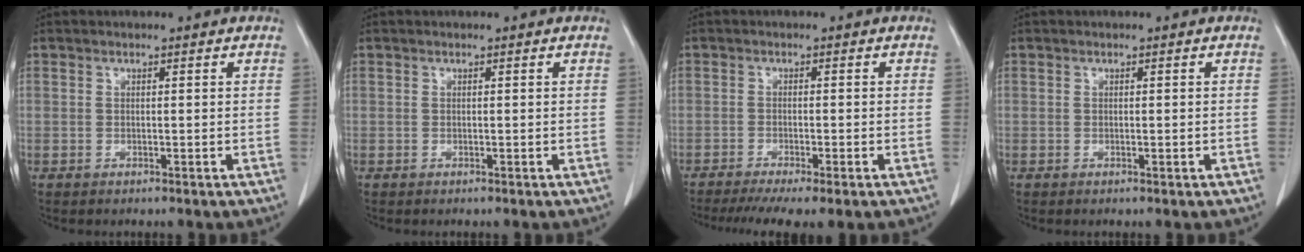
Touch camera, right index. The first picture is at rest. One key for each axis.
{"total": 0.0}
{"total": 8.2, "fx": -6.1, "fy": 0.8, "fz": 5.5, "tx": -0.077, "ty": -0.012, "tz": -0.094}
{"total": 0.7, "fx": -0.2, "fy": 0.1, "fz": 0.6, "tx": -0.011, "ty": -0.002, "tz": 0.002}